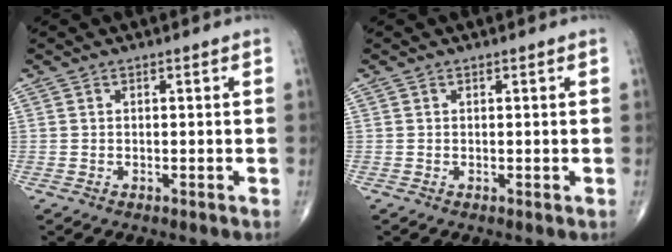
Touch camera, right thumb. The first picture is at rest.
{"total": 0.0}